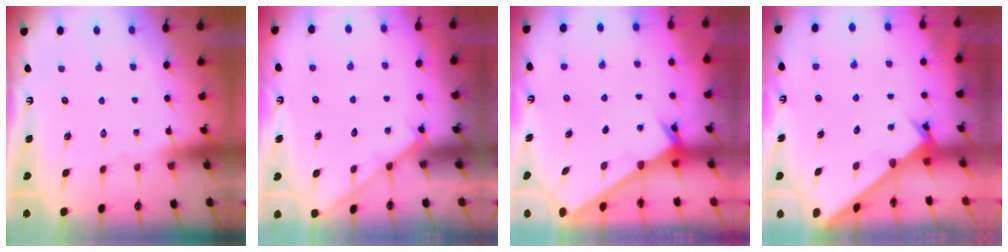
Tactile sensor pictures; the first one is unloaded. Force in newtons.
{"total": 2.9, "press": 2.9, "slide": 0.4}
{"total": 2.4, "press": 2.4, "slide": 0.2}
{"total": 2.6, "press": 2.6, "slide": 0.3}